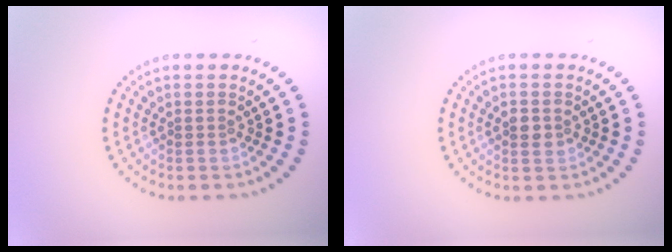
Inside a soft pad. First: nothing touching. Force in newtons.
{"total": 2.1, "press": 2.1, "slide": 0.1}